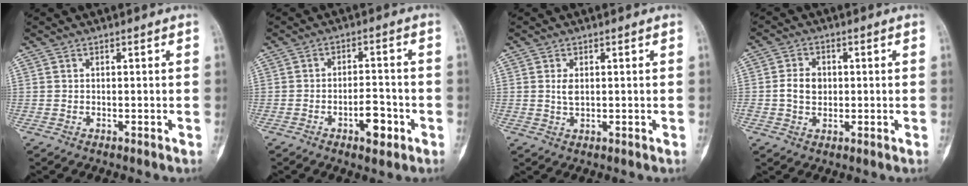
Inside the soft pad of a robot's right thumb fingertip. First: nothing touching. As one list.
[{"total": 5.8, "force": [-2.7, 2.7, 4.4], "torque": [-0.052, 0.020, -0.040]}, {"total": 2.2, "force": [0.5, 1.2, 1.8], "torque": [-0.031, -0.003, 0.011]}, {"total": 4.9, "force": [0.1, 3.8, 3.1], "torque": [-0.049, 0.005, -0.001]}]